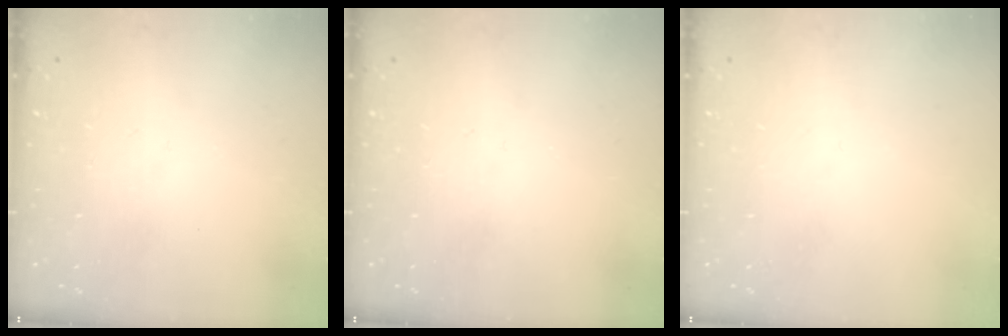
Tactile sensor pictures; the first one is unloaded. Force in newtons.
{"total": 0.0}
{"total": 0.0}